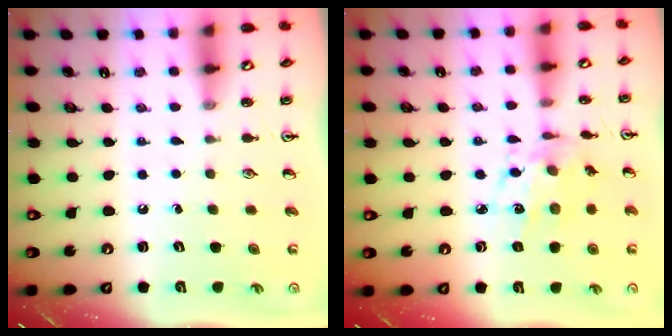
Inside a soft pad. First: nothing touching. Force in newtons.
{"total": 8.5, "press": 8.5, "slide": 0.8}